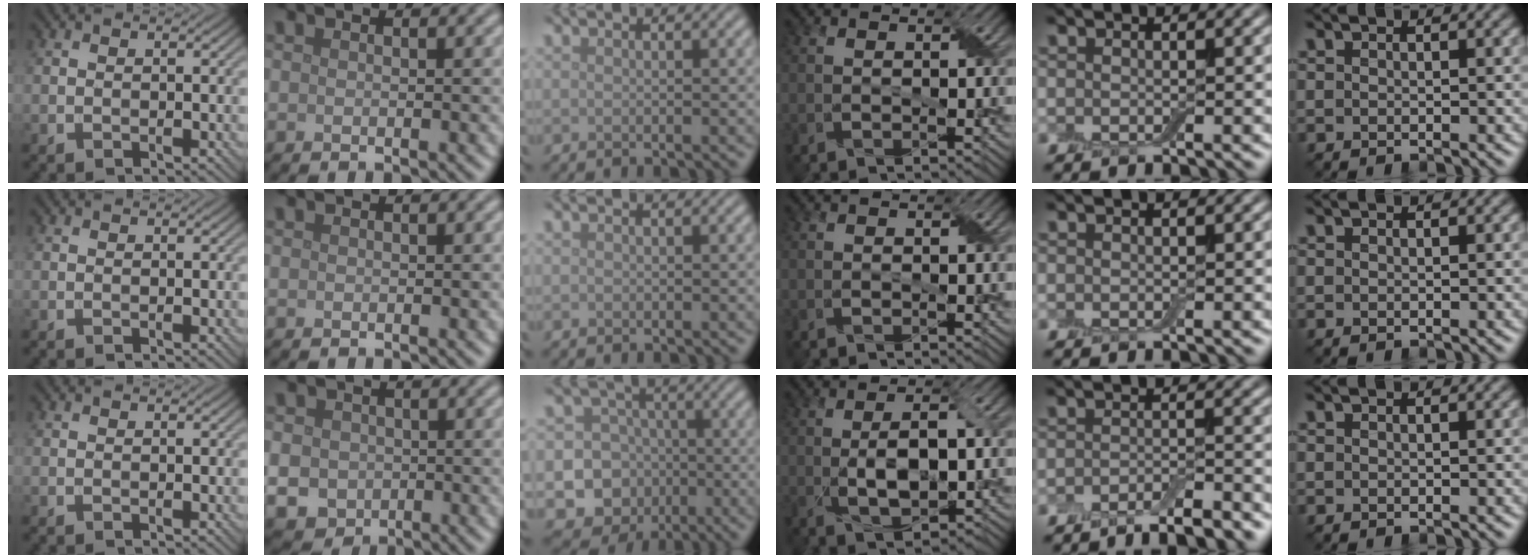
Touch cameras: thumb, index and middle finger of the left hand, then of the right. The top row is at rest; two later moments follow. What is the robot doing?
{"motion": "fold", "object": "cloth"}